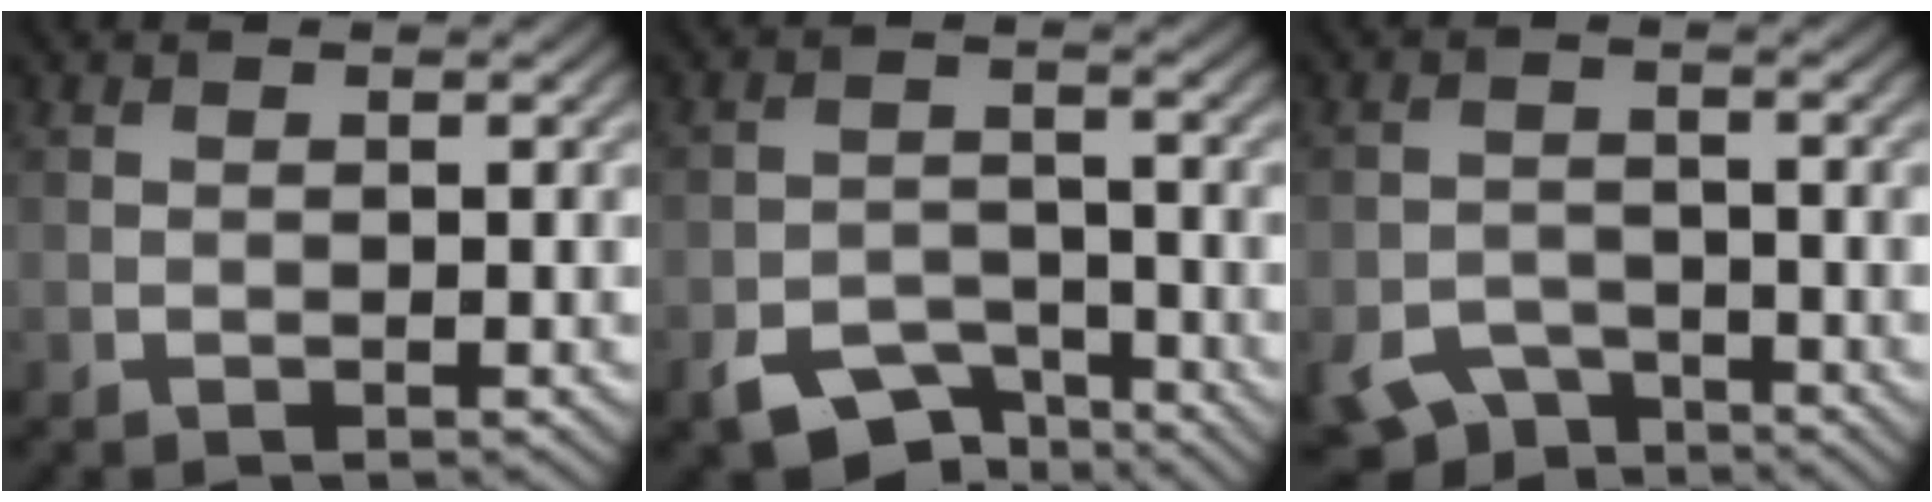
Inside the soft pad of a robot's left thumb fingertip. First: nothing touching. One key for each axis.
{"total": 6.3, "fx": -4.5, "fy": 3.3, "fz": 3.0, "tx": -0.055, "ty": -0.007, "tz": -0.082}
{"total": 5.3, "fx": -3.9, "fy": 2.7, "fz": 2.3, "tx": -0.046, "ty": -0.011, "tz": -0.073}